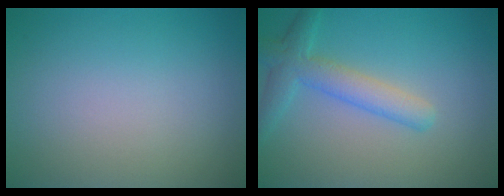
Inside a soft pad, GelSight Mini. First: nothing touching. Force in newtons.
{"total": 3.7, "press": 3.7, "slide": 0.1}